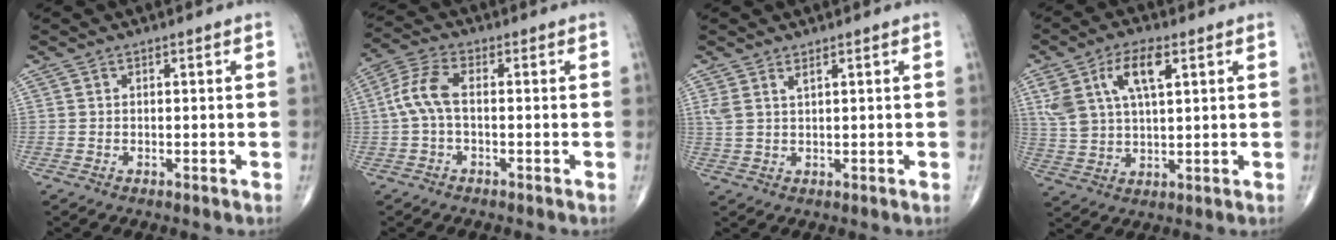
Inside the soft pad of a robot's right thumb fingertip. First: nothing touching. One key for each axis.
{"total": 6.4, "fx": -0.3, "fy": 2.9, "fz": 5.7, "tx": -0.136, "ty": 0.021, "tz": -0.015}
{"total": 2.6, "fx": 1.5, "fy": 0.7, "fz": 2.0, "tx": -0.048, "ty": 0.000, "tz": 0.038}
{"total": 11.0, "fx": 4.5, "fy": 5.0, "fz": 8.8, "tx": -0.174, "ty": 0.001, "tz": 0.089}